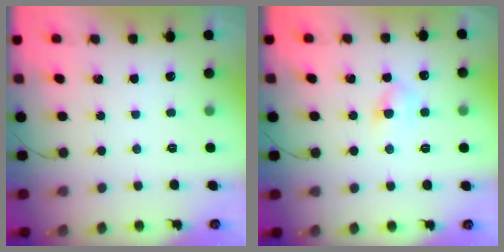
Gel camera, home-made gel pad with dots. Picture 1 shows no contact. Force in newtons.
{"total": 5.2, "press": 5.0, "slide": 1.6}